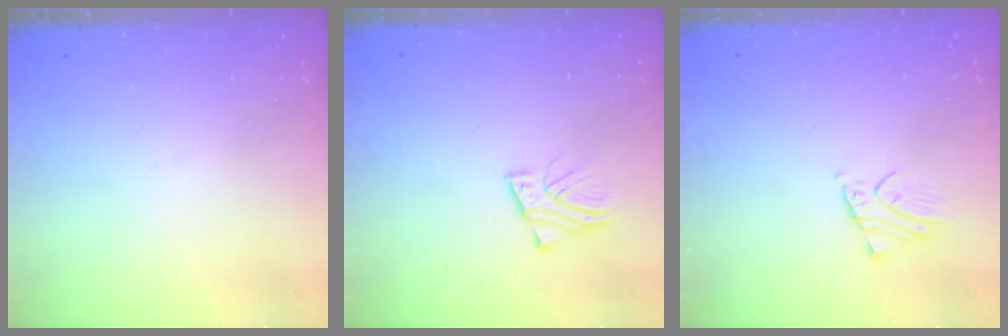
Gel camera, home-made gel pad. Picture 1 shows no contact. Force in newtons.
{"total": 2.6, "press": 2.6, "slide": 0.1}
{"total": 1.9, "press": 1.9, "slide": 0.1}